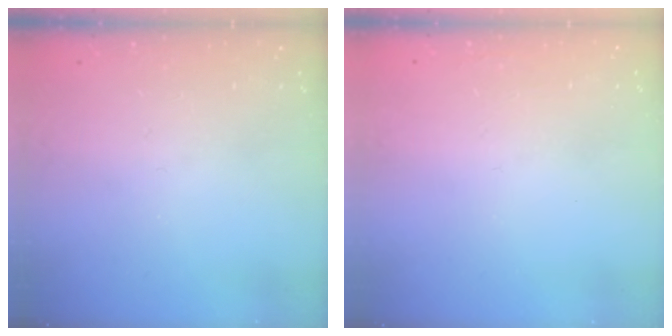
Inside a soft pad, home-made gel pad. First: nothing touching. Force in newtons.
{"total": 1.6, "press": 1.6, "slide": 0.1}